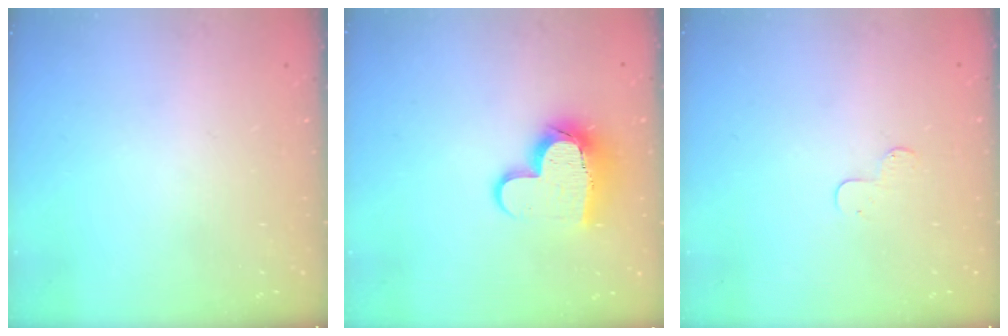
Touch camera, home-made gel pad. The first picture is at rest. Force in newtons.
{"total": 12.0, "press": 12.0, "slide": 1.1}
{"total": 3.8, "press": 3.7, "slide": 0.4}